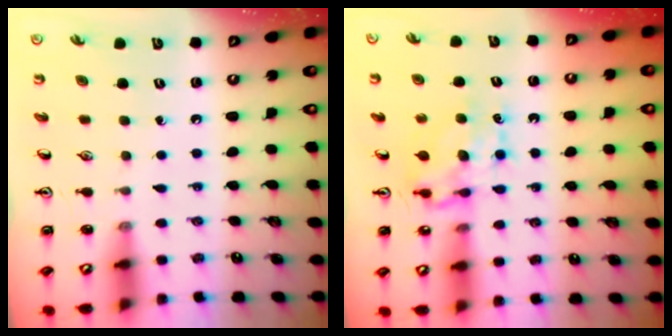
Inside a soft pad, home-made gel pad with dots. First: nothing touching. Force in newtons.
{"total": 6.8, "press": 6.8, "slide": 0.5}